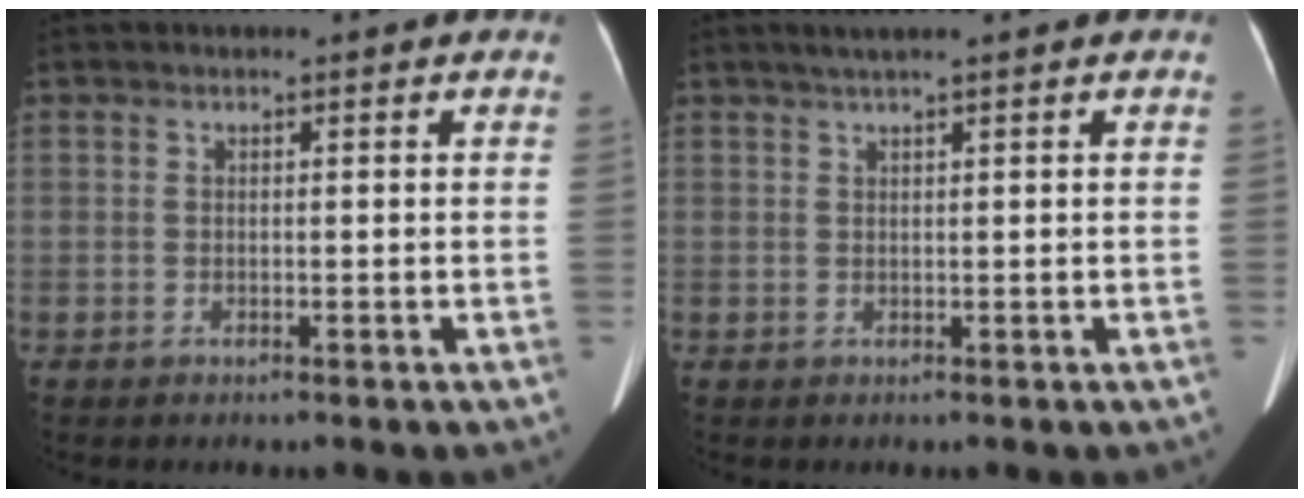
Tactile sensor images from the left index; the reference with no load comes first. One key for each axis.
{"total": 2.0, "fx": 1.4, "fy": -0.3, "fz": 1.4, "tx": -0.030, "ty": 0.009, "tz": 0.030}